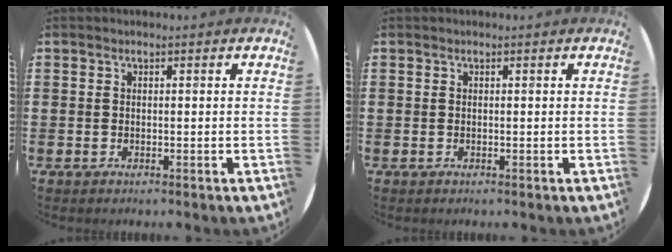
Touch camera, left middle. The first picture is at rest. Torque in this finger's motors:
{"motor_torque": [0.03, -0.03, -0.05, -0.01]}